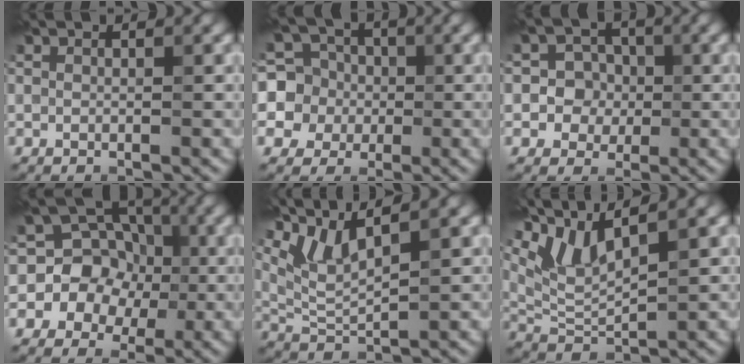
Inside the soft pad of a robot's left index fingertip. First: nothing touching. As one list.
[{"total": 6.0, "force": [0.3, 5.9, 1.0], "torque": [-0.020, 0.035, -0.028]}, {"total": 3.3, "force": [0.0, 3.2, 0.6], "torque": [0.008, 0.014, -0.018]}, {"total": 8.2, "force": [-0.3, 7.7, 2.7], "torque": [-0.026, 0.051, -0.044]}, {"total": 4.5, "force": [3.6, 0.9, 2.5], "torque": [-0.065, 0.008, 0.079]}, {"total": 5.2, "force": [4.1, 1.1, 3.1], "torque": [-0.079, 0.010, 0.087]}]